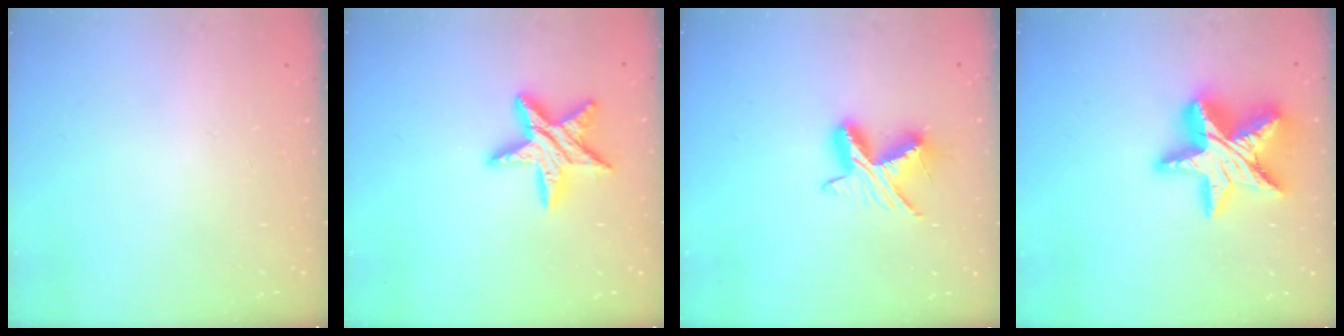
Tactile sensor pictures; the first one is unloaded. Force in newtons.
{"total": 13.1, "press": 13.0, "slide": 0.8}
{"total": 10.5, "press": 10.5, "slide": 0.1}
{"total": 21.5, "press": 21.4, "slide": 1.7}